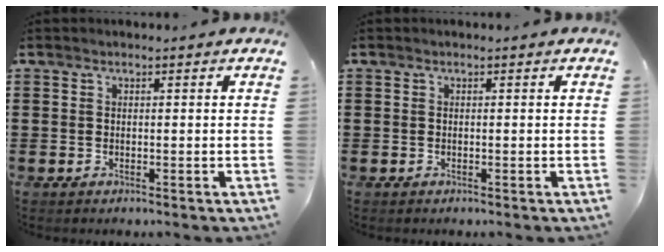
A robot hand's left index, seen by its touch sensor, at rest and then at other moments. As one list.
[{"total": 0.0}]